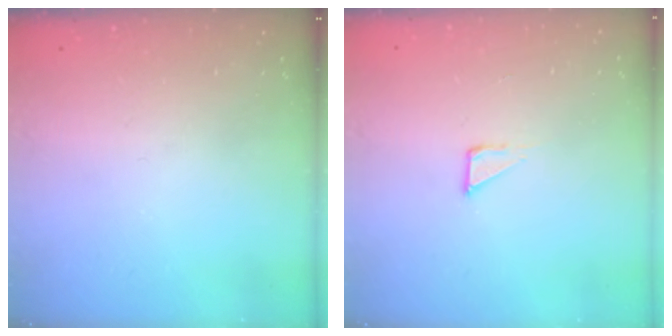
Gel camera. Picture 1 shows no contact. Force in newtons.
{"total": 2.1, "press": 2.1, "slide": 0.1}